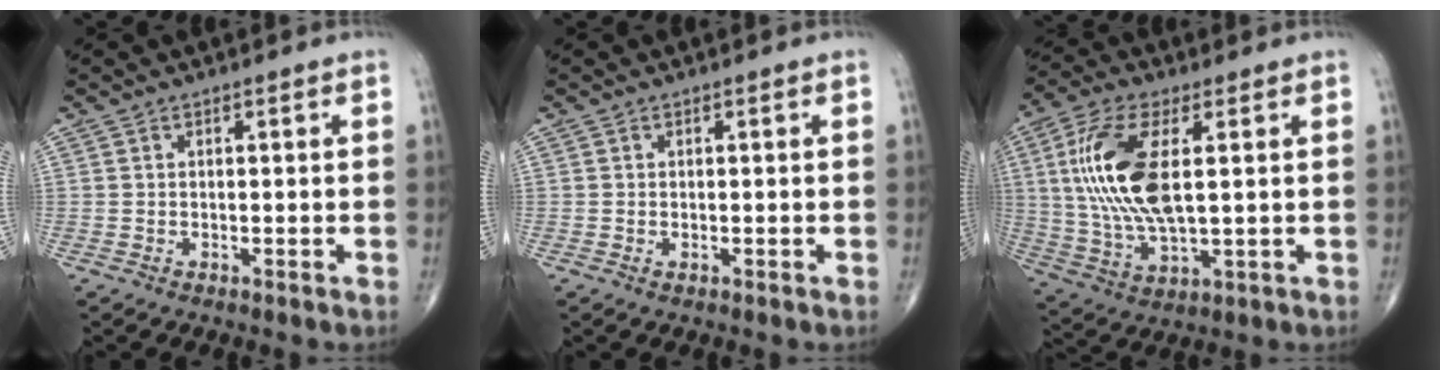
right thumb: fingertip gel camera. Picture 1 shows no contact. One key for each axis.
{"total": 0.0}
{"total": 16.3, "fx": 2.8, "fy": 6.8, "fz": 14.6, "tx": -0.309, "ty": -0.007, "tz": 0.057}